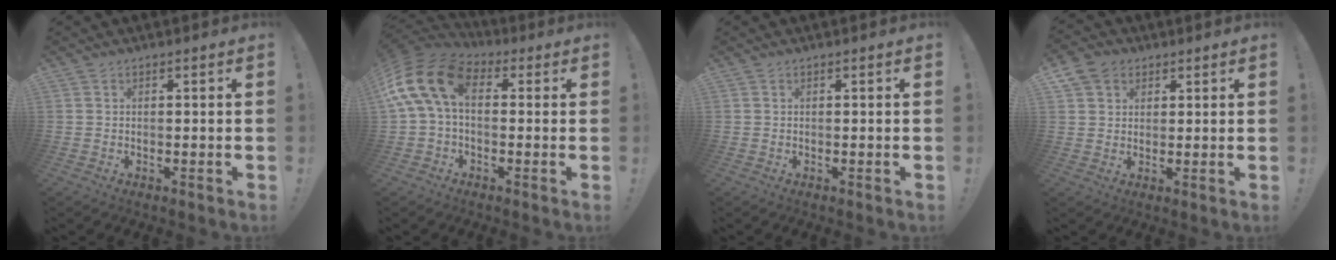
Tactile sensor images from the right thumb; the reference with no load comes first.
{"total": 15.5, "force": [2.8, 9.3, 12.1], "torque": [-0.239, 0.011, 0.056]}
{"total": 0.0}
{"total": 6.4, "force": [3.1, 5.2, 2.3], "torque": [-0.041, -0.007, 0.065]}